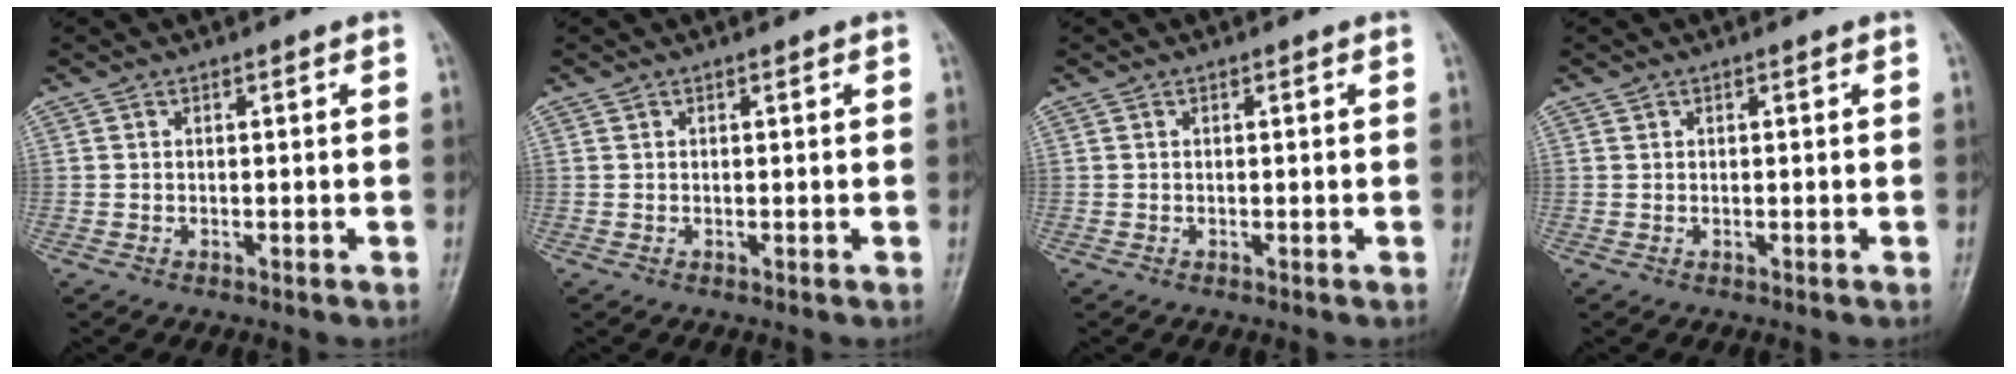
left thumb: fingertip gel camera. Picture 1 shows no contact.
{"total": 0.0}
{"total": 0.0}
{"total": 0.0}